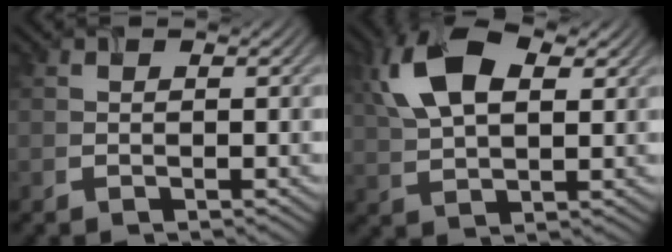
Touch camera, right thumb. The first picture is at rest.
{"total": 11.0, "force": [4.2, 5.7, 8.4], "torque": [-0.196, 0.022, 0.076]}